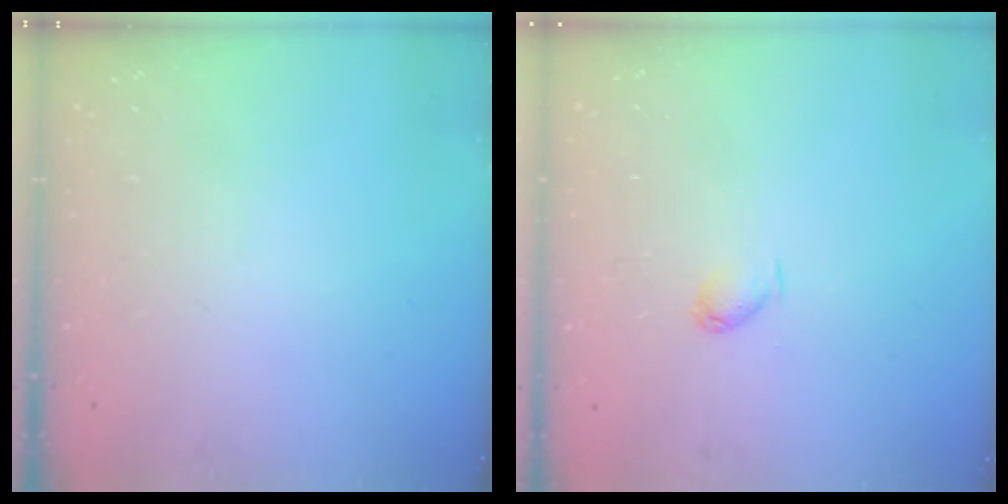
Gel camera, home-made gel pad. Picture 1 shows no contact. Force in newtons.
{"total": 3.4, "press": 3.4, "slide": 0.6}